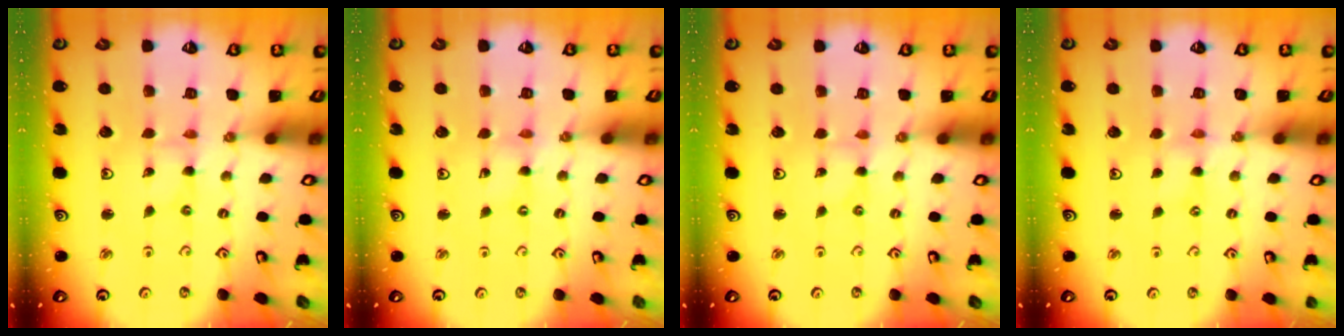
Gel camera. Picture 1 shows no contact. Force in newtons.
{"total": 0.8, "press": 0.8, "slide": 0.1}
{"total": 0.0}
{"total": 0.0}